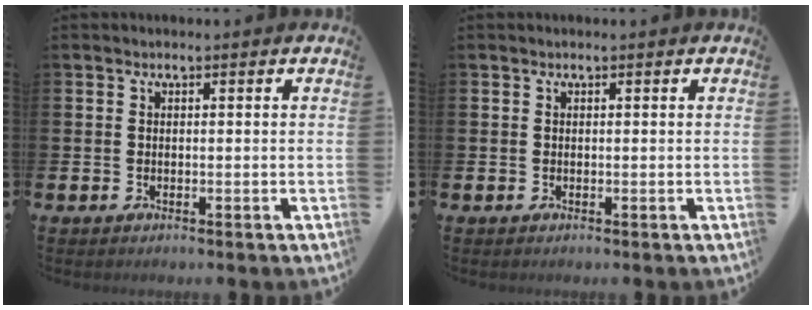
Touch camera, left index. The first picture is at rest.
{"total": 0.0}